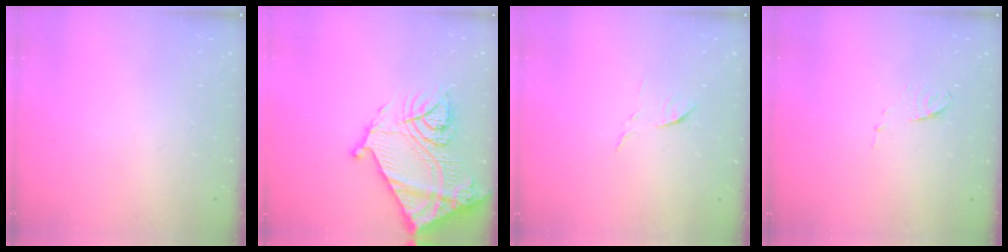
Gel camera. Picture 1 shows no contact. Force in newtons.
{"total": 22.6, "press": 22.5, "slide": 2.0}
{"total": 6.7, "press": 6.7, "slide": 0.3}
{"total": 5.8, "press": 5.8, "slide": 0.7}